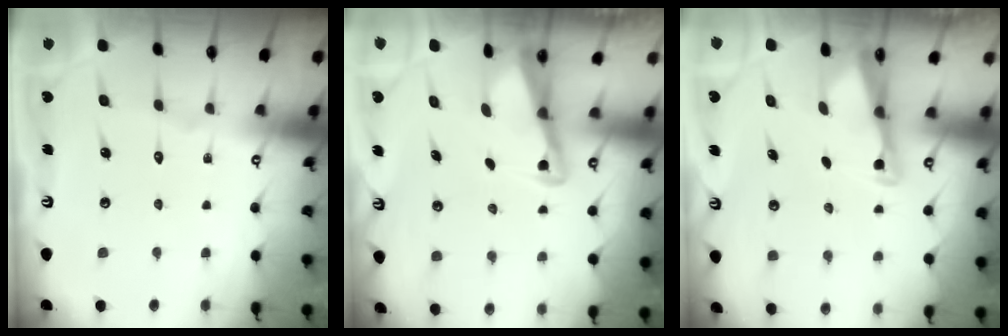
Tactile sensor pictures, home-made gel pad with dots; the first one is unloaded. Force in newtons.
{"total": 3.0, "press": 3.0, "slide": 0.3}
{"total": 2.5, "press": 2.5, "slide": 0.2}